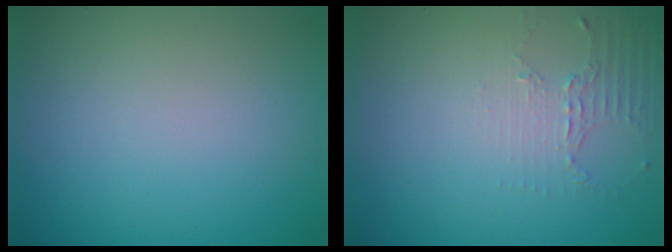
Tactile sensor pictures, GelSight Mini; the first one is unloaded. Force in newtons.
{"total": 2.1, "press": 1.5, "slide": 1.5}